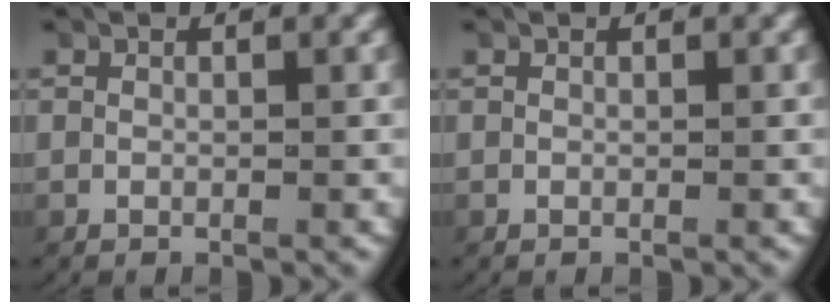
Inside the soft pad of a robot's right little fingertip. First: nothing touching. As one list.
[{"total": 0.0}]